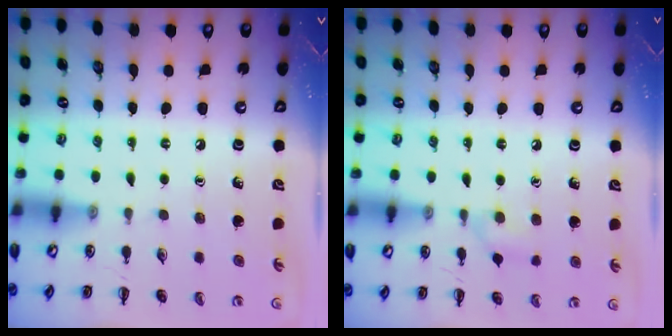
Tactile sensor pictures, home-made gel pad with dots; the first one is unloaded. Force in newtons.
{"total": 6.0, "press": 5.6, "slide": 2.2}